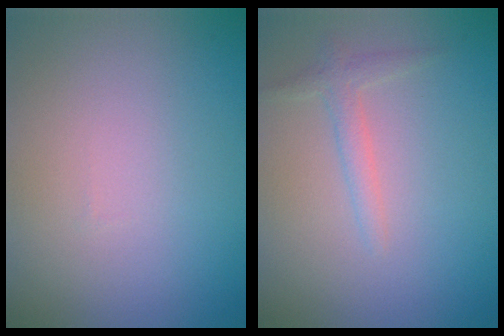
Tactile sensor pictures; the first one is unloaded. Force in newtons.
{"total": 1.5, "press": 1.5, "slide": 0.1}